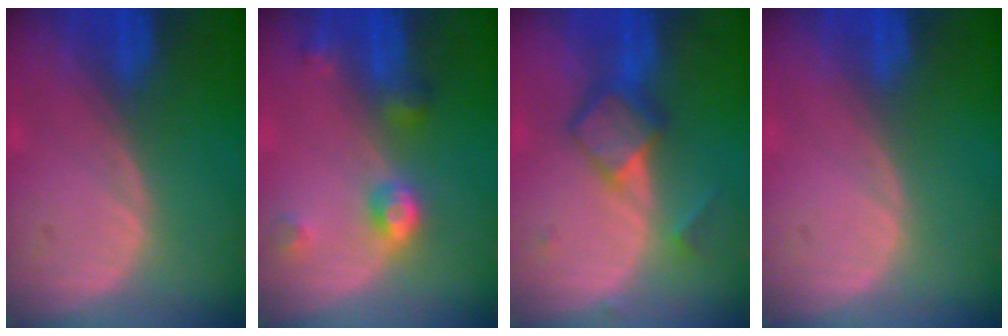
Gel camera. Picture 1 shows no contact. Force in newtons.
{"total": 4.6, "press": 4.2, "slide": 2.0}
{"total": 6.0, "press": 5.2, "slide": 3.1}
{"total": 0.0}